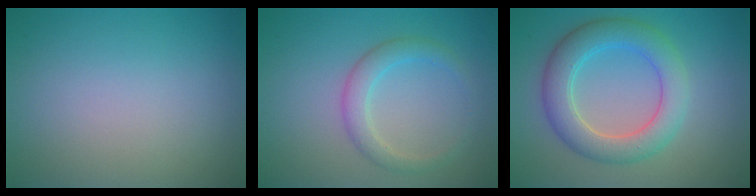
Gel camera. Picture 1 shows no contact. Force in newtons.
{"total": 2.5, "press": 2.5, "slide": 0.1}
{"total": 5.5, "press": 5.5, "slide": 0.1}